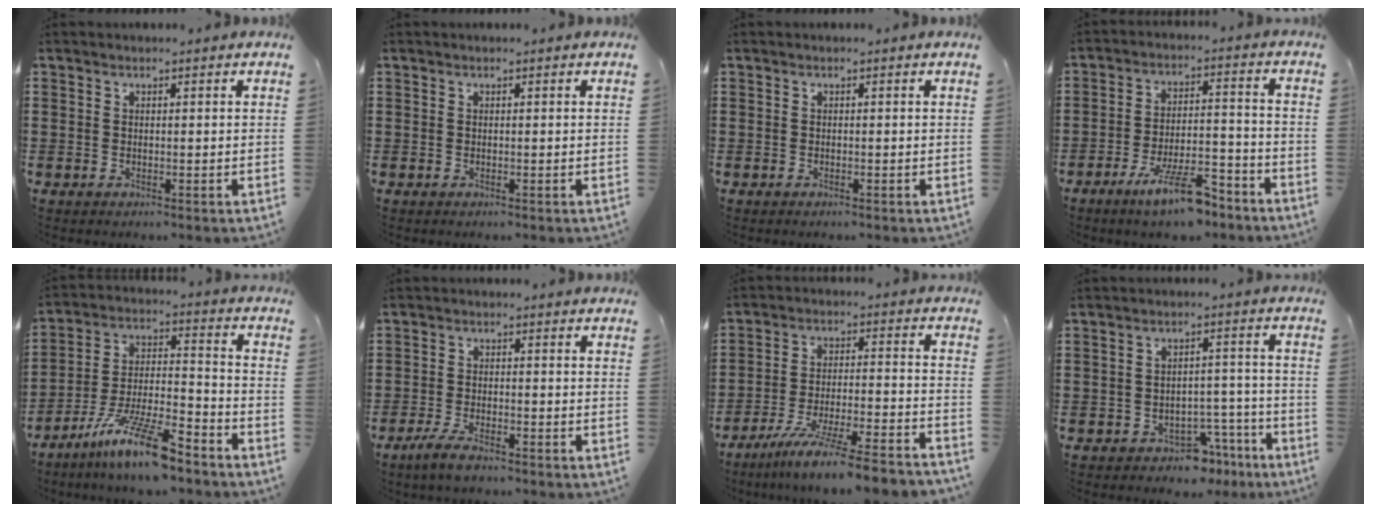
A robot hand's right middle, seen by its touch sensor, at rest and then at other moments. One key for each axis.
{"total": 0.0}
{"total": 0.0}
{"total": 9.3, "fx": -6.7, "fy": 2.0, "fz": 6.2, "tx": -0.119, "ty": 0.007, "tz": -0.124}
{"total": 12.2, "fx": -9.1, "fy": 2.0, "fz": 7.9, "tx": -0.151, "ty": 0.019, "tz": -0.172}
{"total": 3.4, "fx": -2.6, "fy": 0.7, "fz": 2.1, "tx": -0.056, "ty": -0.002, "tz": -0.054}
{"total": 9.1, "fx": -8.0, "fy": -0.9, "fz": 4.2, "tx": -0.074, "ty": -0.004, "tz": -0.157}
{"total": 4.5, "fx": -4.1, "fy": 1.5, "fz": 1.1, "tx": -0.020, "ty": 0.016, "tz": -0.080}